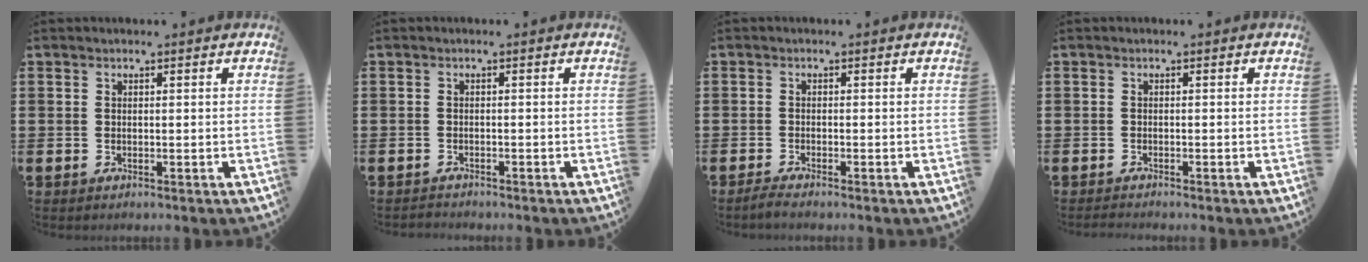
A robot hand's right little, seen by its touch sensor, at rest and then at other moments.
{"total": 0.7, "force": [-0.7, 0.0, -0.1], "torque": [-0.001, 0.000, -0.015]}
{"total": 1.2, "force": [-0.9, 0.0, 0.7], "torque": [-0.013, -0.002, -0.017]}
{"total": 0.6, "force": [-0.6, 0.0, 0.1], "torque": [-0.003, -0.003, -0.011]}